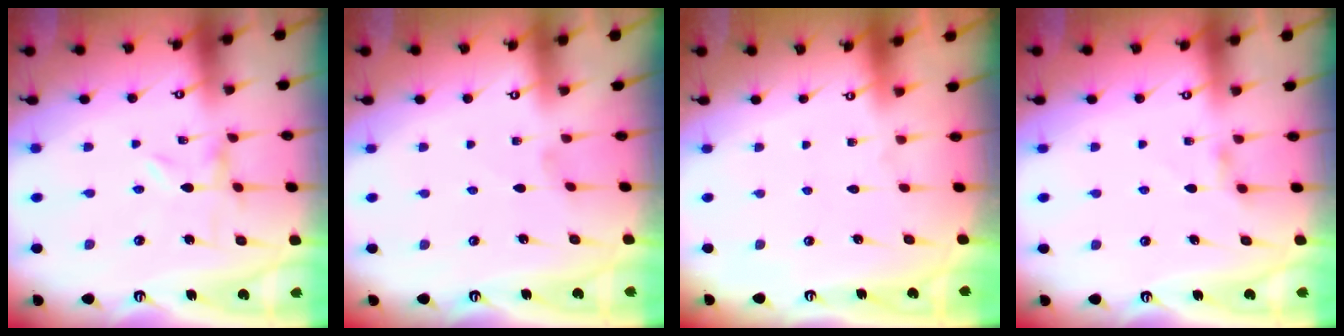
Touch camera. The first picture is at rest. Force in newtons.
{"total": 0.0}
{"total": 1.8, "press": 1.8, "slide": 0.1}
{"total": 2.4, "press": 2.3, "slide": 0.5}